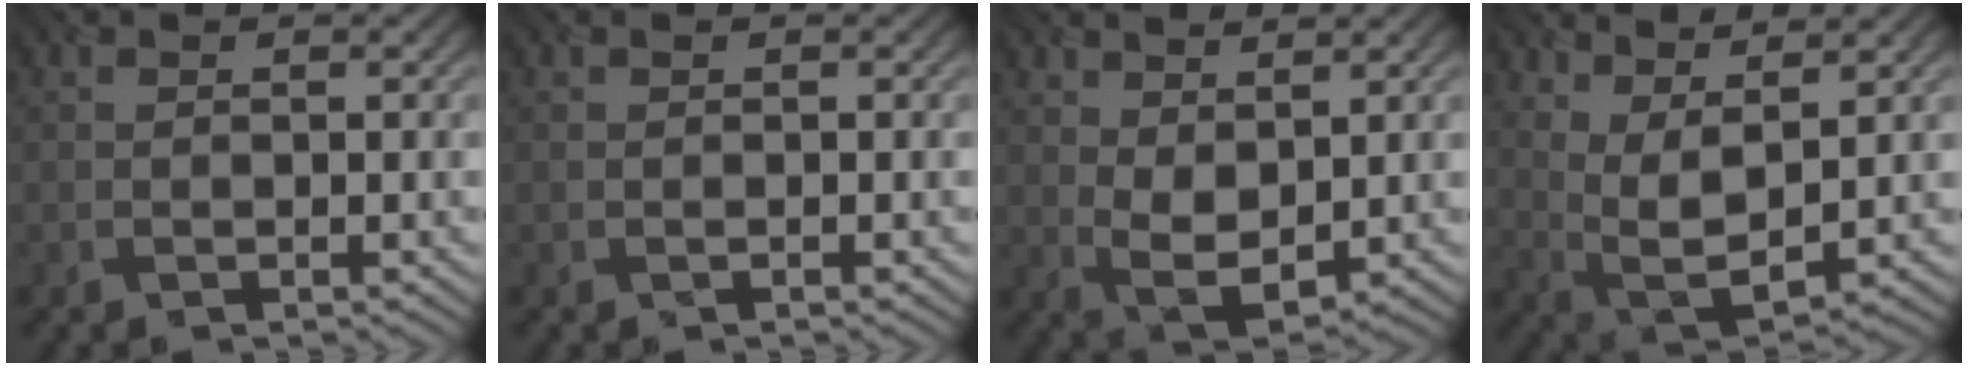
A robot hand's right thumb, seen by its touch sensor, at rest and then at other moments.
{"total": 0.0}
{"total": 5.3, "force": [2.0, 2.9, 4.0], "torque": [-0.092, -0.005, 0.045]}
{"total": 7.1, "force": [3.8, 2.6, 5.5], "torque": [-0.133, -0.002, 0.078]}